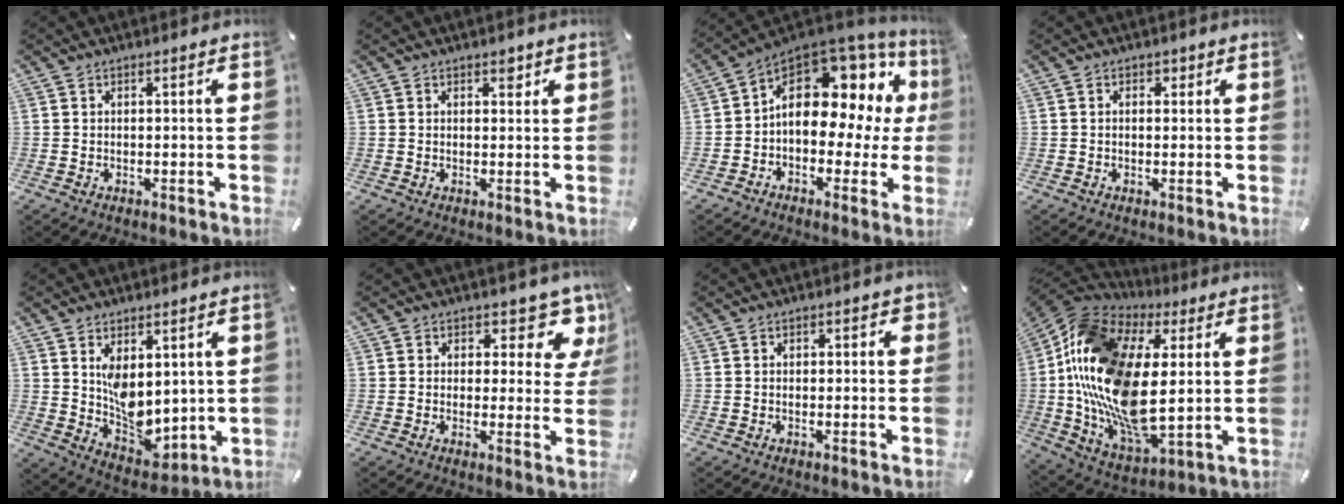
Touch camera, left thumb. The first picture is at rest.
{"total": 1.8, "force": [1.0, 1.2, 0.9], "torque": [-0.004, -0.004, 0.013]}
{"total": 15.4, "force": [4.5, 10.3, 10.5], "torque": [-0.152, -0.036, 0.074]}
{"total": 1.0, "force": [0.2, 1.0, 0.3], "torque": [-0.001, 0.004, 0.001]}
{"total": 8.6, "force": [2.1, 6.4, 5.3], "torque": [-0.080, -0.020, 0.048]}
{"total": 8.9, "force": [5.8, 4.9, 4.6], "torque": [-0.039, -0.047, 0.095]}
{"total": 1.0, "force": [0.0, 0.9, 0.4], "torque": [0.008, 0.000, -0.006]}
{"total": 20.9, "force": [2.5, 12.4, 16.6], "torque": [-0.385, -0.034, 0.035]}